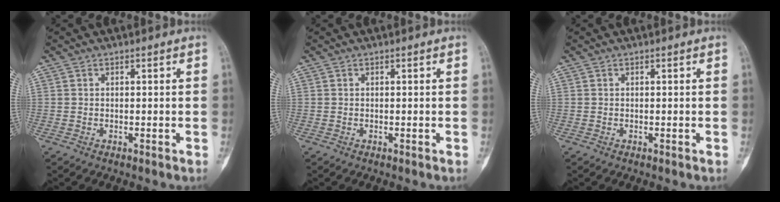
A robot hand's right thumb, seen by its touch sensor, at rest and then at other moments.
{"total": 0.0}
{"total": 0.0}